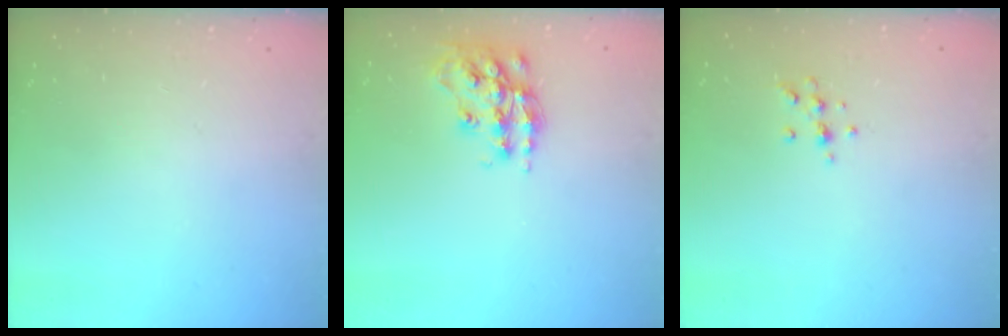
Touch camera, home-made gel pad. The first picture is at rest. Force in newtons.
{"total": 15.1, "press": 15.0, "slide": 1.0}
{"total": 6.0, "press": 5.6, "slide": 2.0}